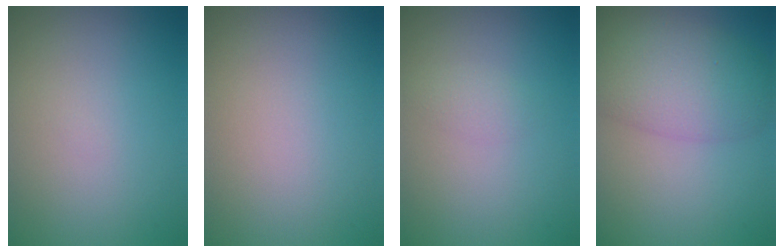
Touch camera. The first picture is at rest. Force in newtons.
{"total": 0.0}
{"total": 1.0, "press": 1.0, "slide": 0.1}
{"total": 6.3, "press": 6.3, "slide": 0.2}